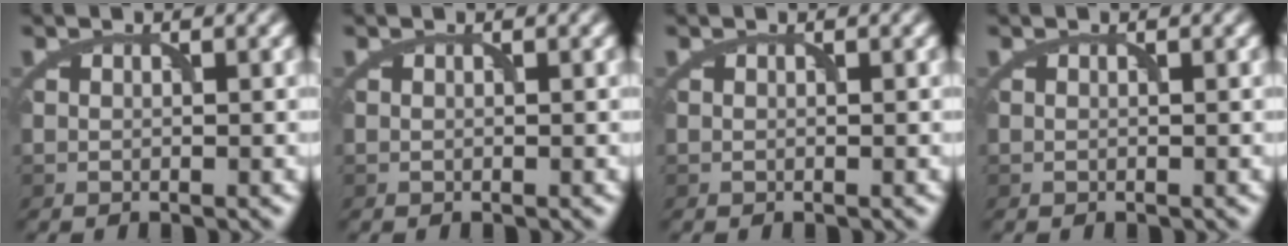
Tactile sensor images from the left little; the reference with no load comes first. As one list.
[{"total": 0.0}, {"total": 0.0}, {"total": 0.0}]